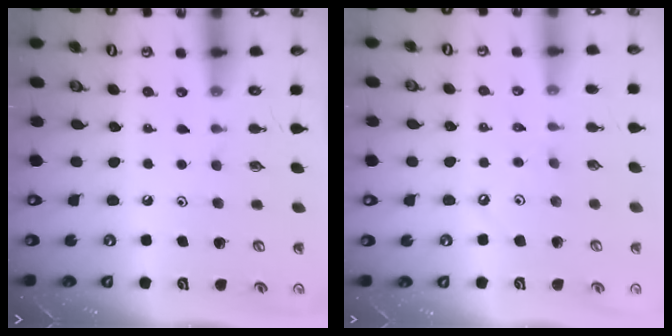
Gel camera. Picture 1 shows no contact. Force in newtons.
{"total": 2.0, "press": 2.0, "slide": 0.2}